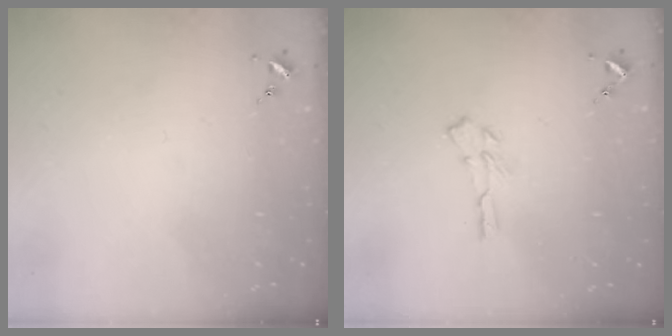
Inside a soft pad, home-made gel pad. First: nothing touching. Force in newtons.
{"total": 4.7, "press": 4.7, "slide": 0.3}